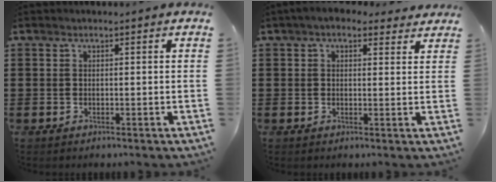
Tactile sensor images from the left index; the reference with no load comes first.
{"total": 3.0, "force": [2.2, 1.7, 1.2], "torque": [-0.032, 0.005, 0.039]}